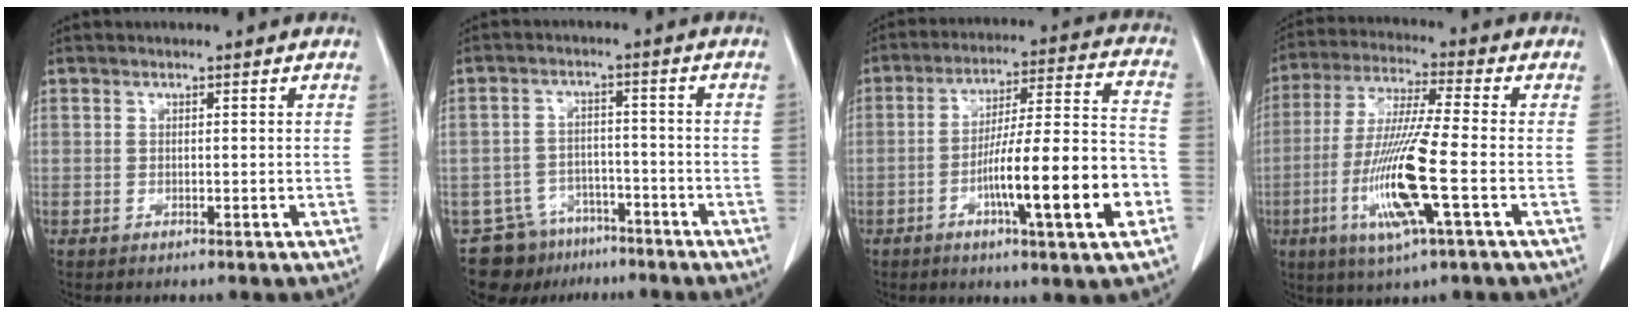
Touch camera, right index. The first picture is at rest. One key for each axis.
{"total": 8.6, "fx": -6.6, "fy": 5.5, "fz": 0.6, "tx": -0.006, "ty": 0.023, "tz": -0.100}
{"total": 16.7, "fx": -5.7, "fy": 1.1, "fz": 15.7, "tx": -0.254, "ty": 0.005, "tz": -0.086}
{"total": 13.7, "fx": -3.9, "fy": 0.2, "fz": 13.1, "tx": -0.272, "ty": -0.017, "tz": -0.079}